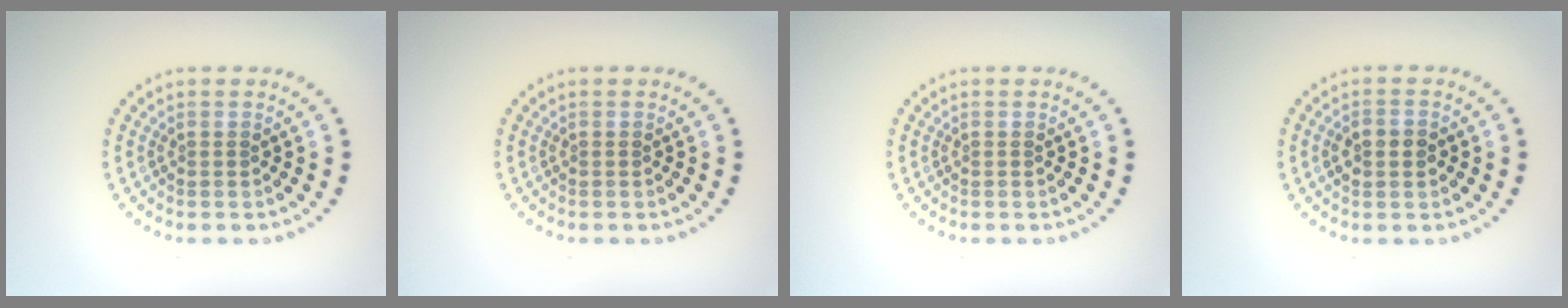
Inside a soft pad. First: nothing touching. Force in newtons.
{"total": 0.0}
{"total": 0.0}
{"total": 2.5, "press": 2.5, "slide": 0.2}